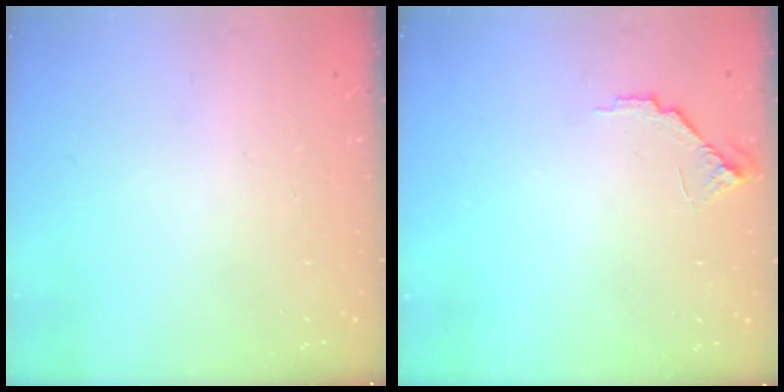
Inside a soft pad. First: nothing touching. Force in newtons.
{"total": 7.2, "press": 7.2, "slide": 0.6}